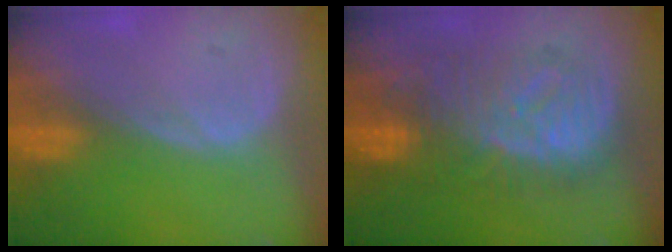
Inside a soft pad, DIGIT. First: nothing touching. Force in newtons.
{"total": 9.6, "press": 9.6, "slide": 0.5}